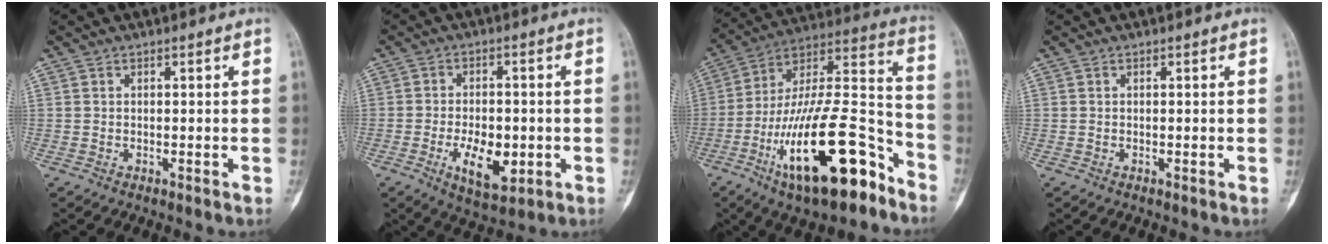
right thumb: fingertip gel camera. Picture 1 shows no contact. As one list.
[{"total": 9.1, "force": [-2.5, 4.8, 7.2], "torque": [-0.100, -0.003, -0.034]}, {"total": 26.9, "force": [-13.6, 9.4, 21.2], "torque": [-0.354, 0.077, -0.225]}, {"total": 0.0}]